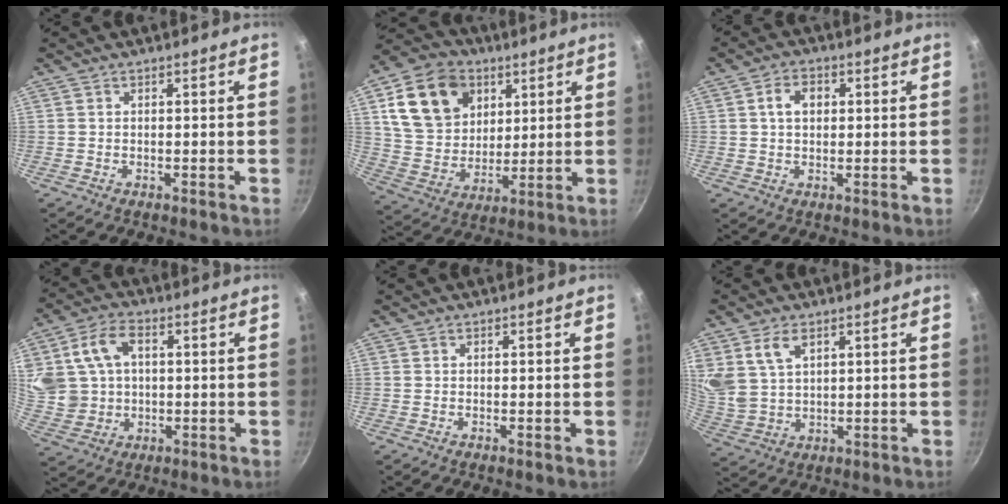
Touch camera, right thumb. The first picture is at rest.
{"total": 18.3, "force": [7.0, 13.8, 9.8], "torque": [-0.154, -0.016, 0.130]}
{"total": 6.6, "force": [1.4, 4.9, 4.3], "torque": [-0.048, 0.012, 0.015]}
{"total": 14.1, "force": [2.8, 10.9, 8.6], "torque": [-0.162, 0.009, 0.061]}
{"total": 0.0}
{"total": 7.6, "force": [3.7, 4.6, 4.7], "torque": [-0.078, -0.020, 0.085]}